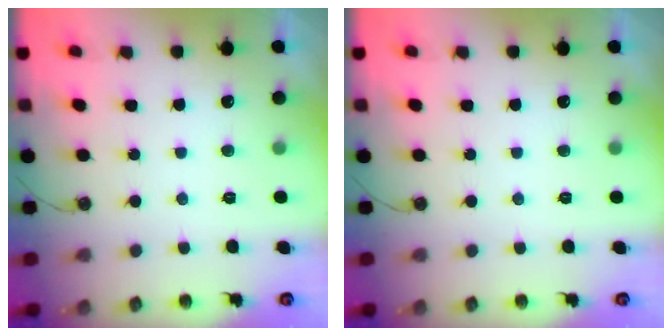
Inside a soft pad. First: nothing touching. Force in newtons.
{"total": 0.0}